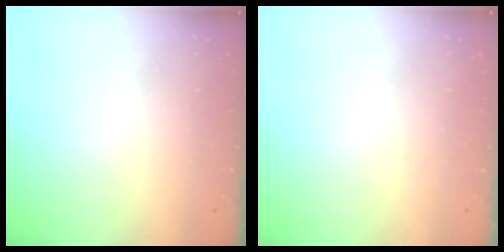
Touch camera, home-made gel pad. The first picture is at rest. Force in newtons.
{"total": 1.6, "press": 1.6, "slide": 0.1}